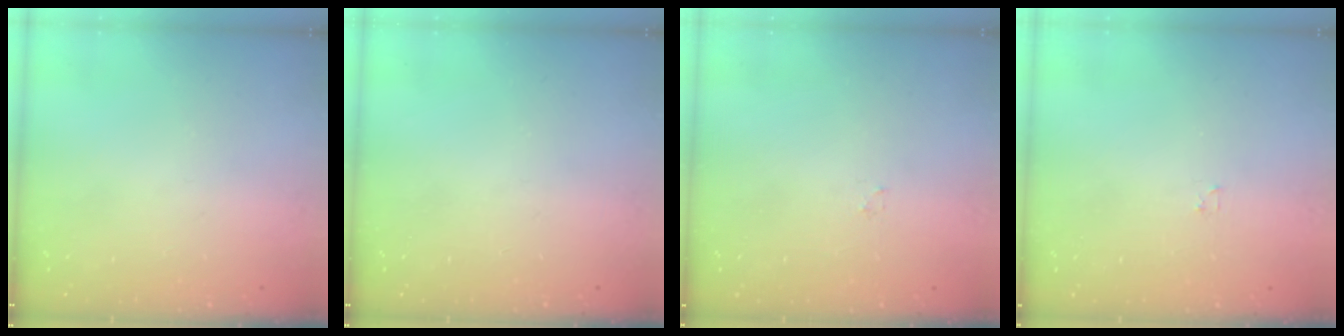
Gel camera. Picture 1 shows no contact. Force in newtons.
{"total": 0.0}
{"total": 0.8, "press": 0.8, "slide": 0.2}
{"total": 1.2, "press": 1.2, "slide": 0.2}